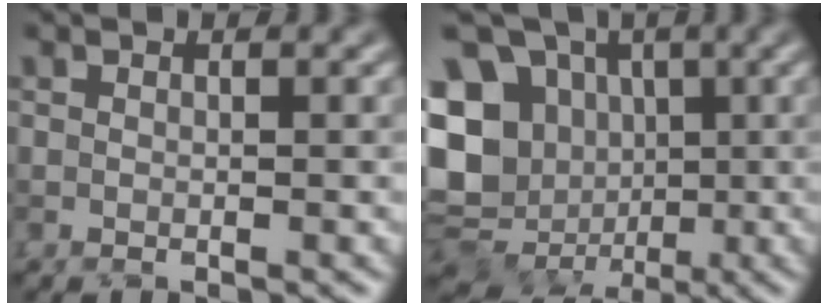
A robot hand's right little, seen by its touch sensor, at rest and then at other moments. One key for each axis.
{"total": 15.8, "fx": -1.0, "fy": 14.3, "fz": 6.7, "tx": -0.143, "ty": -0.012, "tz": -0.033}